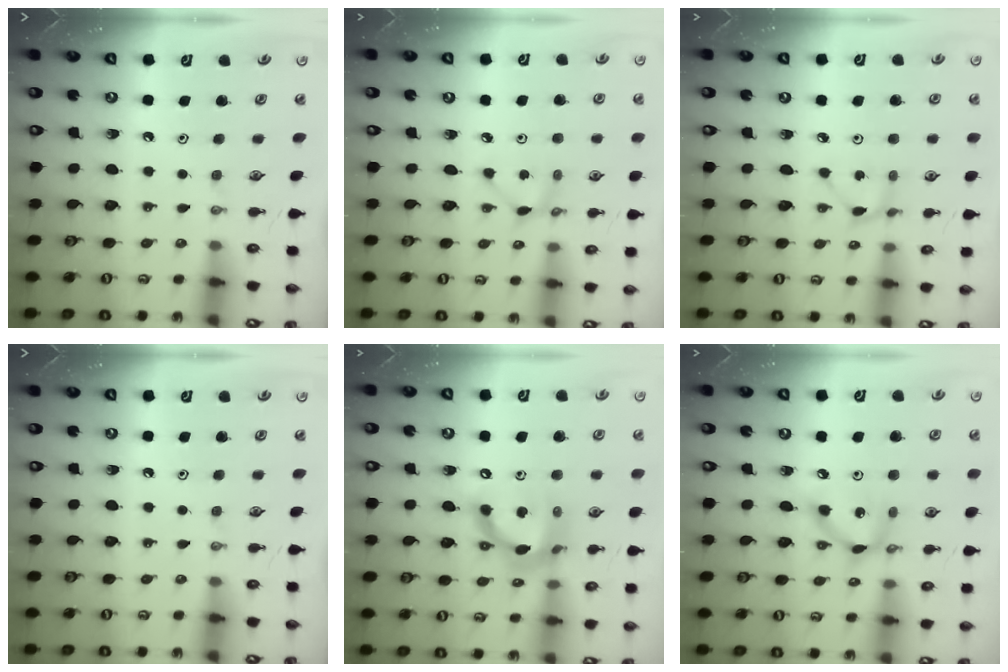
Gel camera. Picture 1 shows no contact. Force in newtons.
{"total": 3.8, "press": 3.8, "slide": 0.3}
{"total": 2.1, "press": 2.1, "slide": 0.3}
{"total": 0.0}
{"total": 13.9, "press": 13.9, "slide": 0.7}
{"total": 8.5, "press": 8.5, "slide": 0.5}